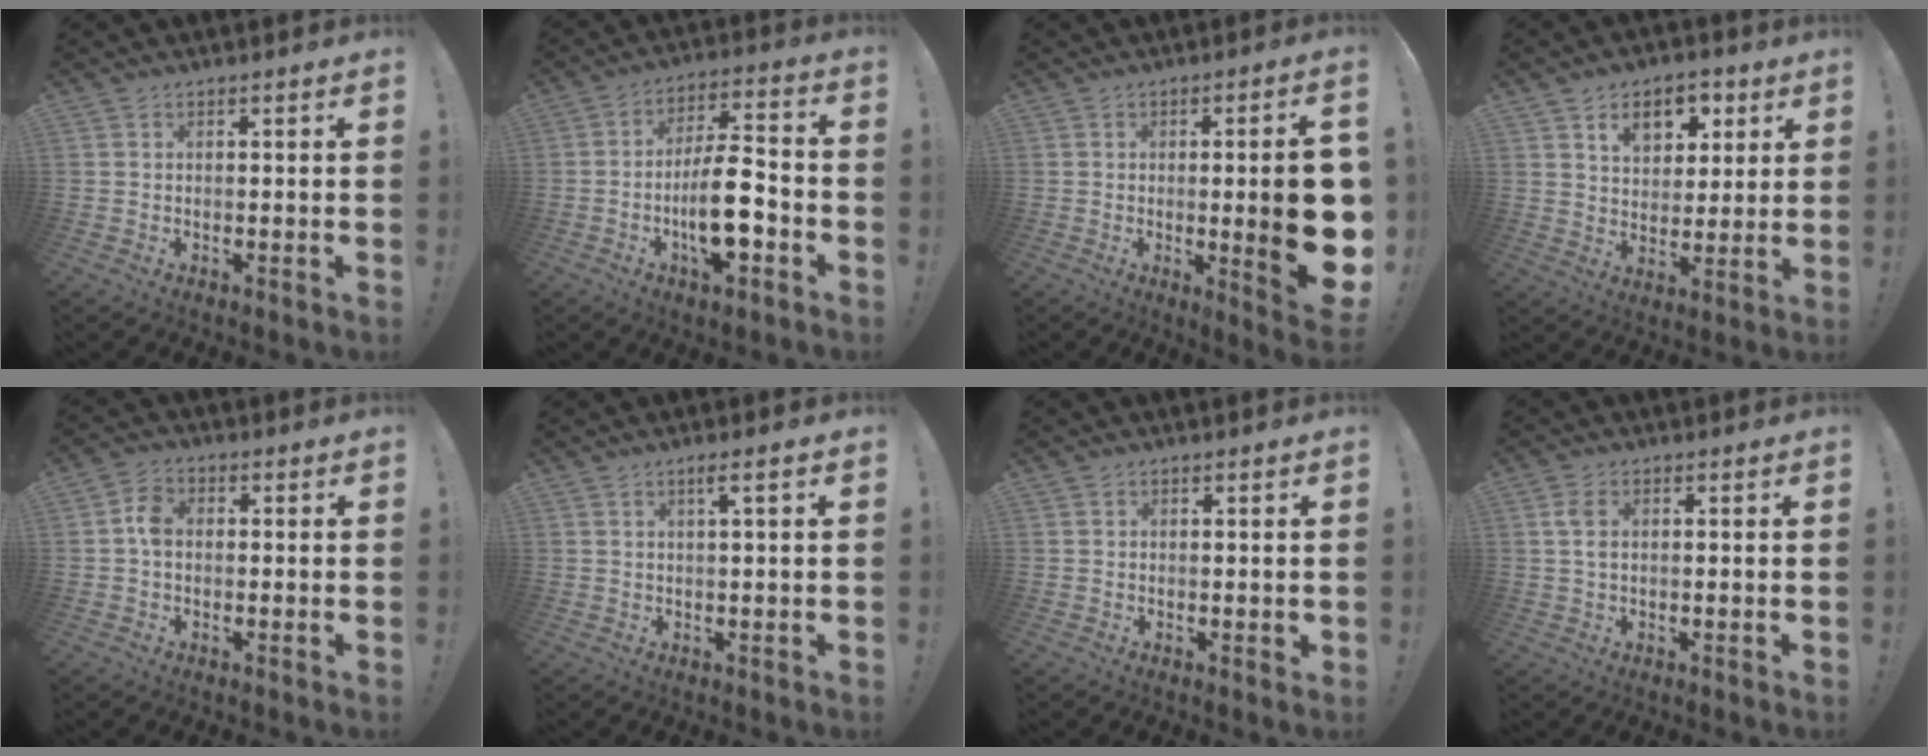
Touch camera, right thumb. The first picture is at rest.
{"total": 15.0, "force": [-4.7, 5.4, 13.2], "torque": [-0.245, 0.018, -0.080]}
{"total": 14.9, "force": [-1.1, 2.6, 14.6], "torque": [-0.186, -0.013, -0.010]}
{"total": 10.4, "force": [5.2, 7.2, 5.4], "torque": [-0.072, -0.019, 0.096]}
{"total": 5.3, "force": [-0.2, 3.7, 3.7], "torque": [-0.057, 0.013, 0.000]}
{"total": 3.1, "force": [1.3, -0.1, 2.8], "torque": [-0.040, -0.004, 0.014]}
{"total": 0.9, "force": [0.5, 0.6, 0.5], "torque": [0.000, -0.002, 0.008]}
{"total": 3.3, "force": [0.9, 1.9, 2.6], "torque": [-0.047, 0.005, 0.016]}